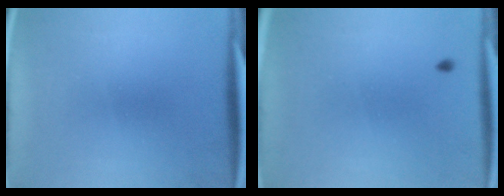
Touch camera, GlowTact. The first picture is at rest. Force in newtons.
{"total": 0.9}